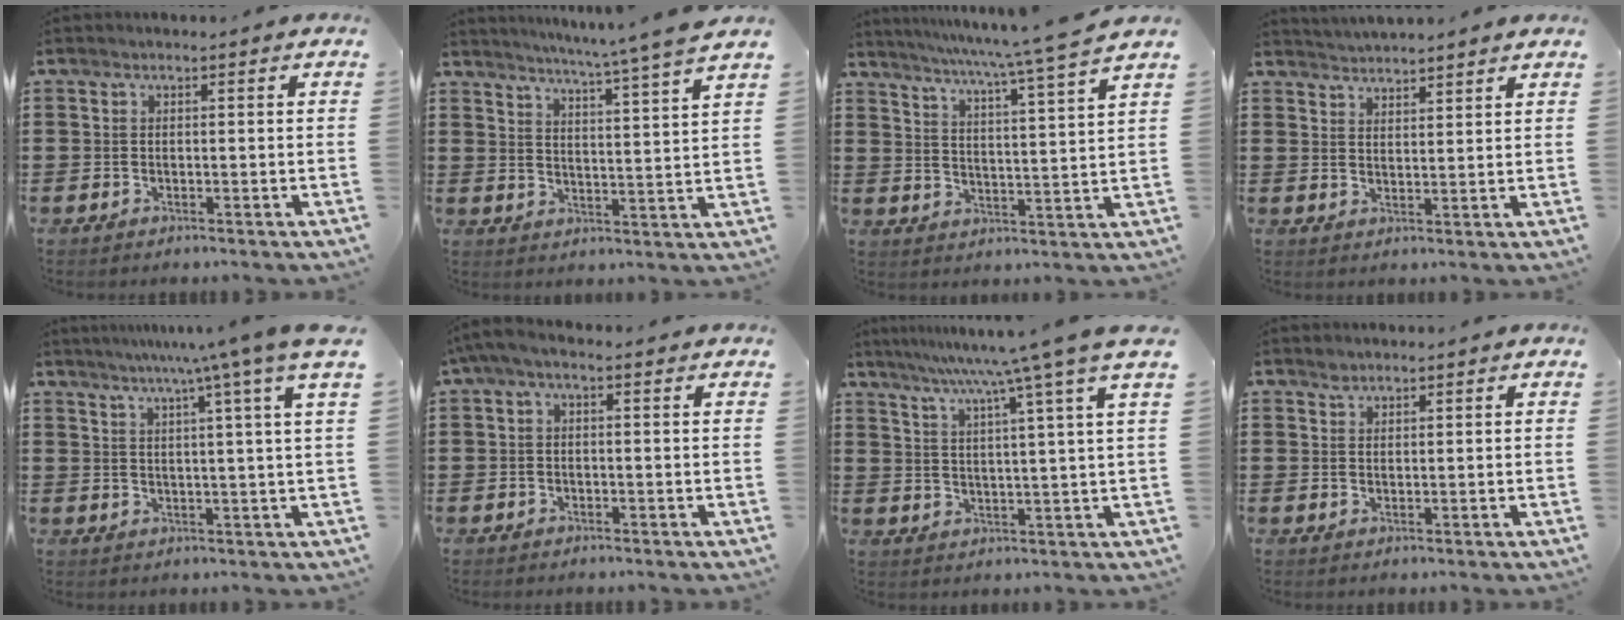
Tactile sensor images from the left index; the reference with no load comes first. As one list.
[{"total": 5.1, "force": [4.4, -1.6, 2.0], "torque": [-0.056, -0.038, 0.068]}, {"total": 5.6, "force": [4.7, -1.7, 2.6], "torque": [-0.070, -0.045, 0.069]}, {"total": 2.7, "force": [2.6, -0.3, -0.4], "torque": [-0.001, -0.010, 0.050]}, {"total": 7.1, "force": [4.7, -1.6, 5.1], "torque": [-0.104, -0.018, 0.073]}, {"total": 1.7, "force": [-1.0, 0.3, 1.3], "torque": [-0.029, -0.002, -0.023]}, {"total": 8.3, "force": [6.3, -1.8, 5.1], "torque": [-0.114, -0.036, 0.096]}, {"total": 1.3, "force": [1.2, 0.5, 0.2], "torque": [-0.008, 0.001, 0.023]}]